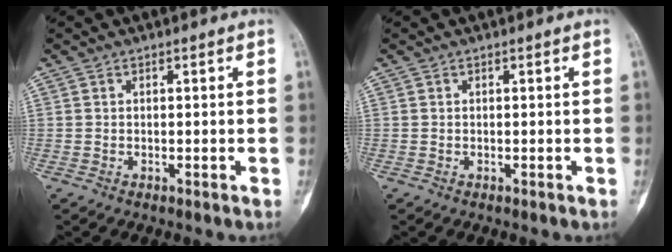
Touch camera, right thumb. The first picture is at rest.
{"total": 0.0}